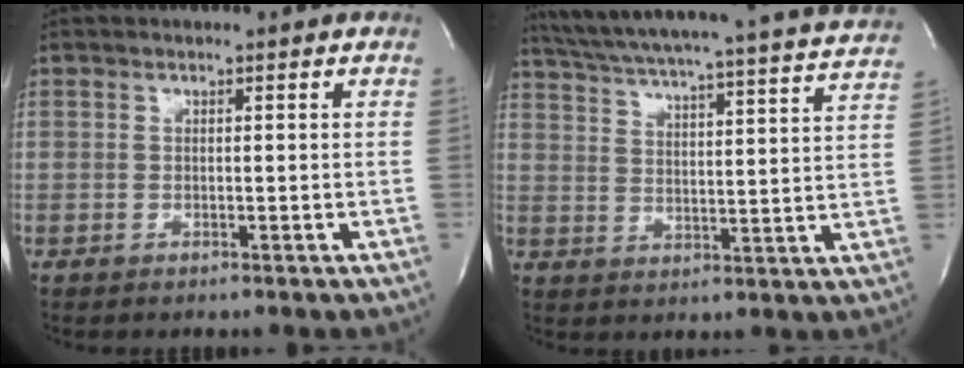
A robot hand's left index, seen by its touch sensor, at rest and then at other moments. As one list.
[{"total": 28.0, "force": [25.7, 0.4, 11.0], "torque": [-0.185, -0.045, 0.329]}]